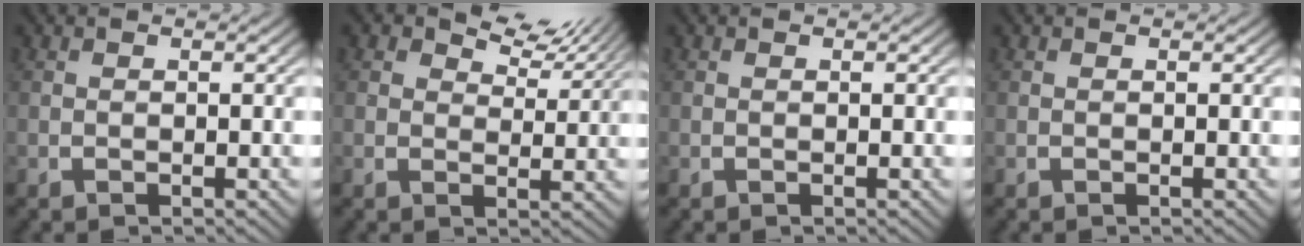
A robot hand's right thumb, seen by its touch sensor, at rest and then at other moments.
{"total": 4.6, "force": [3.5, 1.9, 2.2], "torque": [-0.021, 0.015, 0.047]}
{"total": 0.0}
{"total": 0.0}